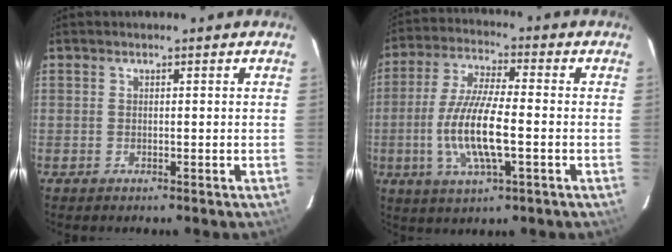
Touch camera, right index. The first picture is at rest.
{"total": 12.6, "force": [-2.7, 3.1, 11.9], "torque": [-0.245, -0.006, -0.053]}